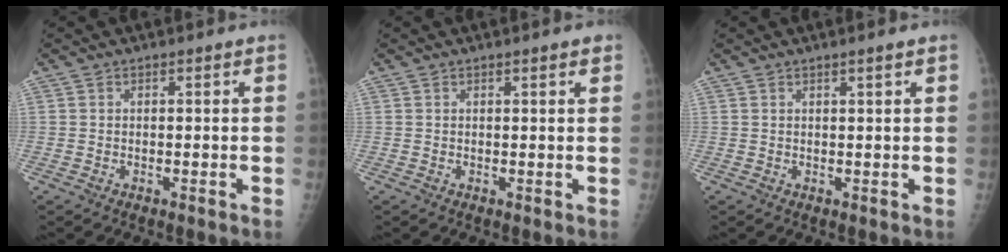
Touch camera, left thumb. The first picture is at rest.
{"total": 1.3, "force": [0.8, 0.1, 1.0], "torque": [-0.012, -0.002, 0.009]}
{"total": 1.0, "force": [0.6, -0.2, 0.8], "torque": [-0.014, -0.003, 0.012]}